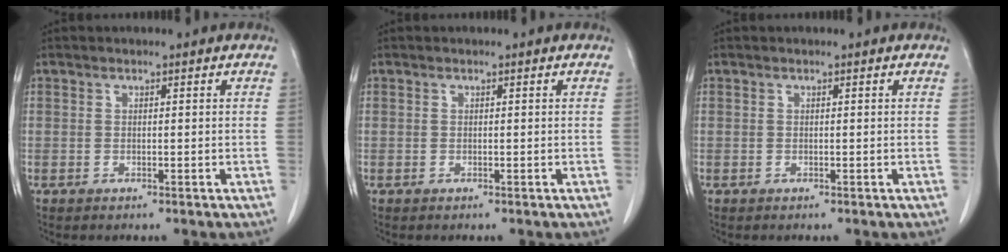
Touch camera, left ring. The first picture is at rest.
{"total": 0.0}
{"total": 0.0}